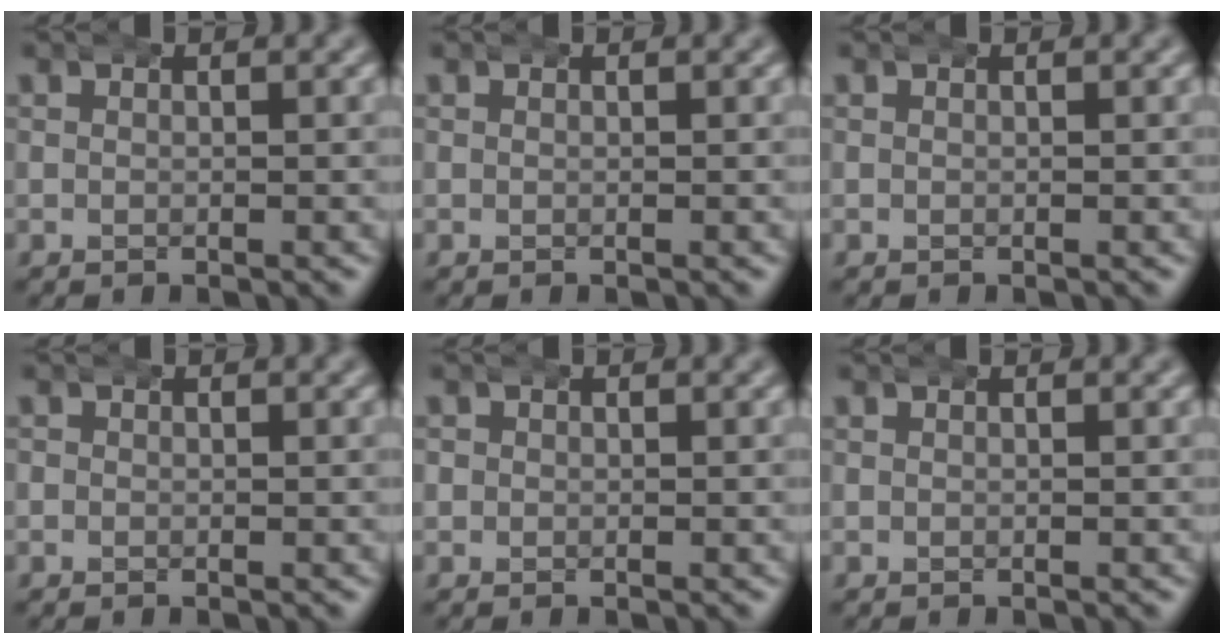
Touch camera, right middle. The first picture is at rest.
{"total": 0.0}
{"total": 0.0}
{"total": 0.8, "force": [-0.3, 0.7, 0.2], "torque": [-0.005, -0.001, -0.006]}
{"total": 1.0, "force": [-0.2, 1.0, 0.2], "torque": [-0.007, -0.001, -0.004]}
{"total": 0.0}